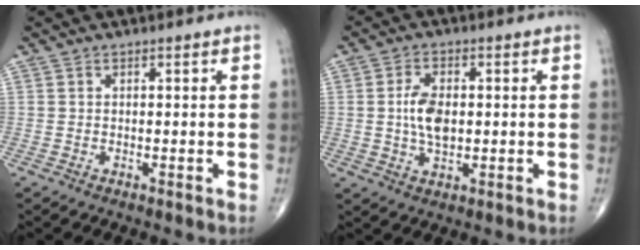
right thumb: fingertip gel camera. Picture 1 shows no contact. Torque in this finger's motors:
{"motor_torque": [1.12, 0.98, 0.94, -0.01, 0.04]}